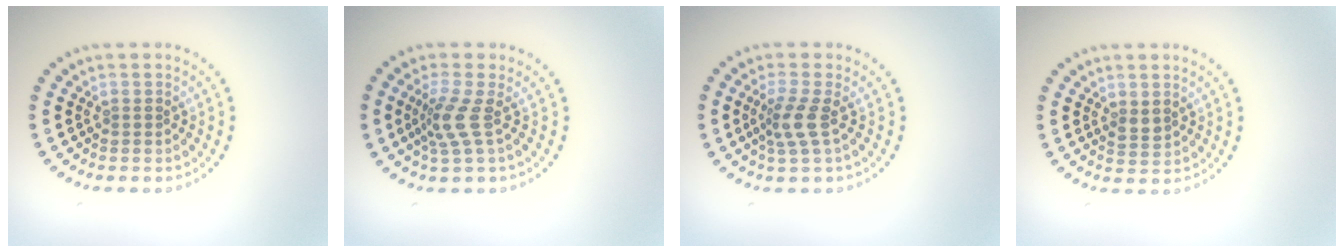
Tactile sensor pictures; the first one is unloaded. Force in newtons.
{"total": 2.7, "press": 2.0, "slide": 1.8}
{"total": 2.5, "press": 1.9, "slide": 1.6}
{"total": 1.2, "press": 1.1, "slide": 0.4}